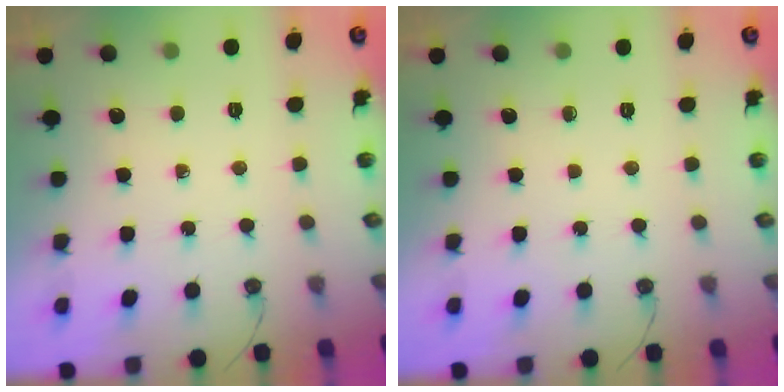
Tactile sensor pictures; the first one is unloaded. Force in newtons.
{"total": 0.0}